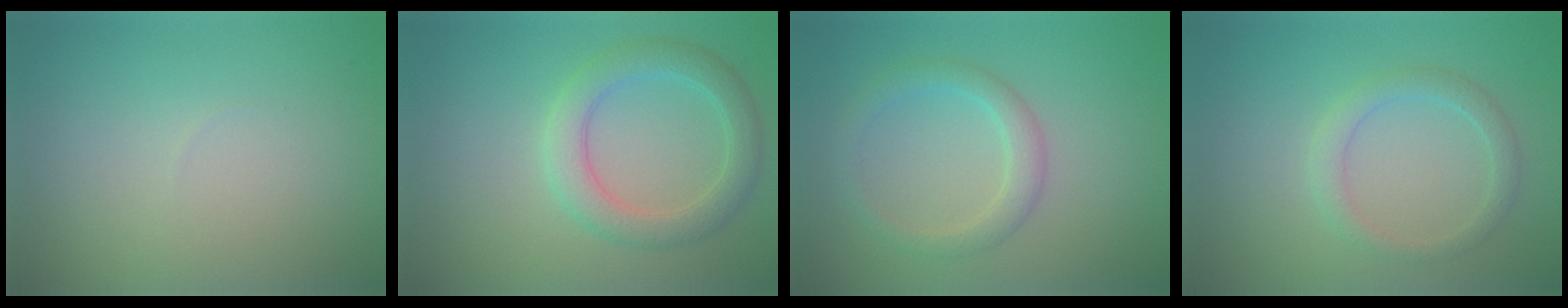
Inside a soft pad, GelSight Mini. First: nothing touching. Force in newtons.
{"total": 4.0, "press": 4.0, "slide": 0.2}
{"total": 2.7, "press": 2.7, "slide": 0.1}
{"total": 2.3, "press": 2.2, "slide": 0.1}